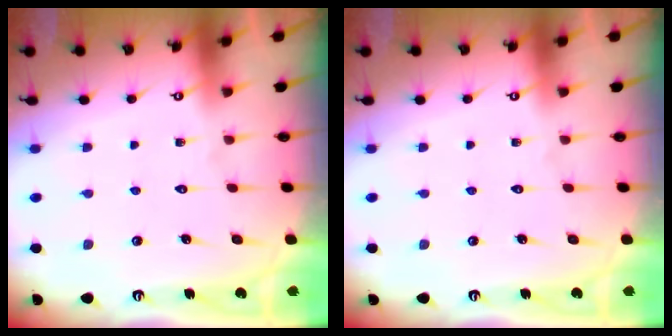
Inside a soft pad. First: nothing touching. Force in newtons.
{"total": 0.0}